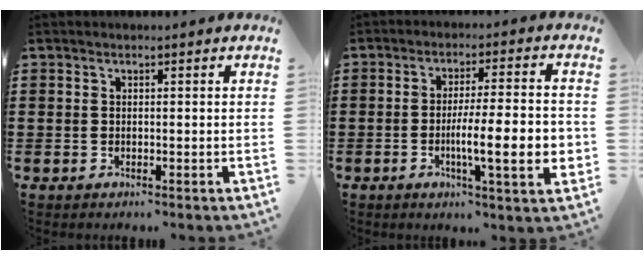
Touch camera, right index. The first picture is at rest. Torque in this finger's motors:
{"motor_torque": [0.91, -0.27, 0.99, 0.19]}